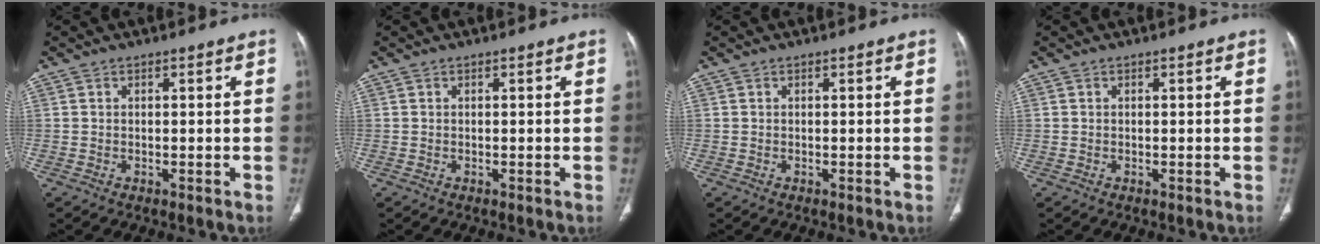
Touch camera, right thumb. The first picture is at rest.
{"total": 0.0}
{"total": 0.0}
{"total": 0.0}